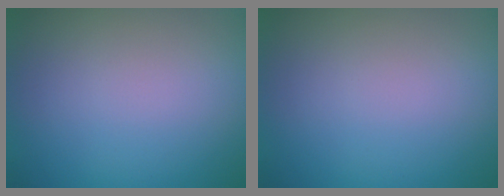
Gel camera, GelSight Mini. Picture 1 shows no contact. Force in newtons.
{"total": 0.0}